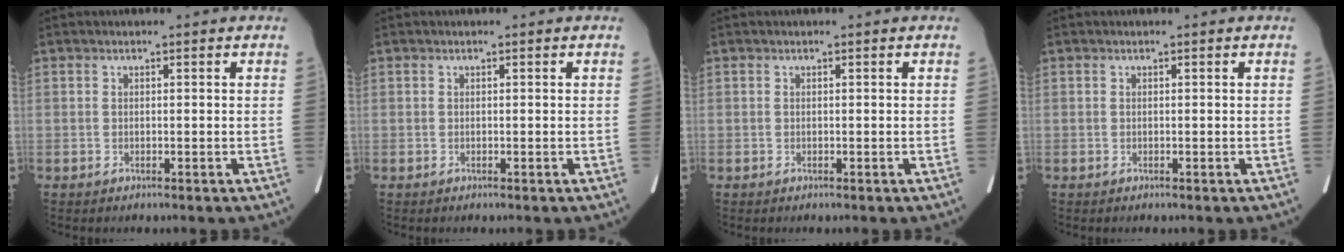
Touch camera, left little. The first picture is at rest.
{"total": 0.0}
{"total": 0.0}
{"total": 0.0}